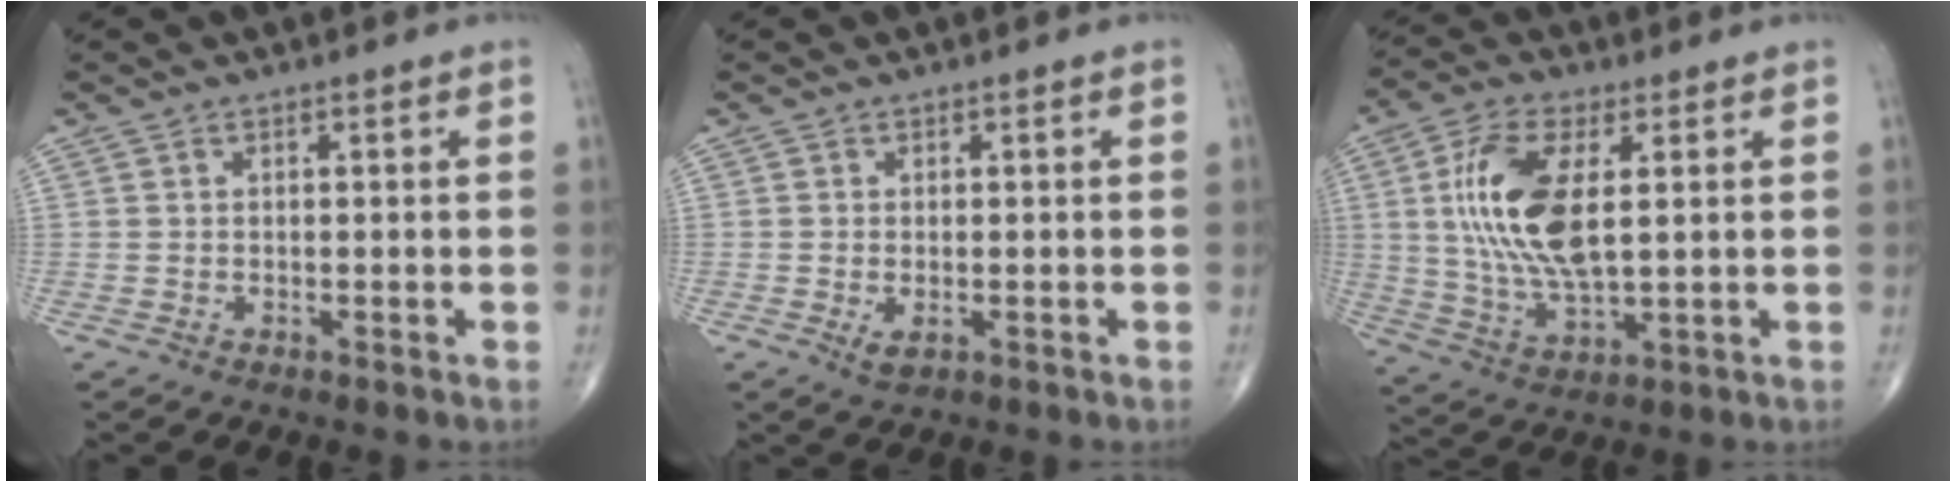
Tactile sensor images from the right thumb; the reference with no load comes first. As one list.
[{"total": 2.0, "force": [-0.5, 1.1, 1.6], "torque": [-0.028, -0.004, -0.005]}, {"total": 15.6, "force": [2.8, 6.9, 13.7], "torque": [-0.277, -0.010, 0.059]}]